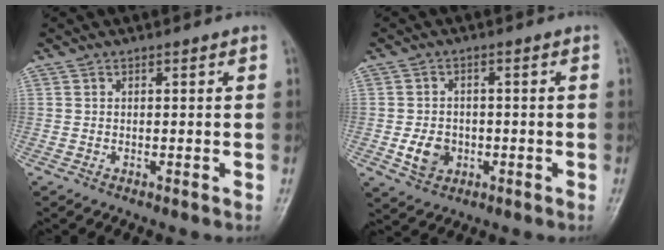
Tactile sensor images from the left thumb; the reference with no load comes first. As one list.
[{"total": 5.4, "force": [-1.3, 4.4, 2.9], "torque": [-0.038, 0.006, -0.018]}]